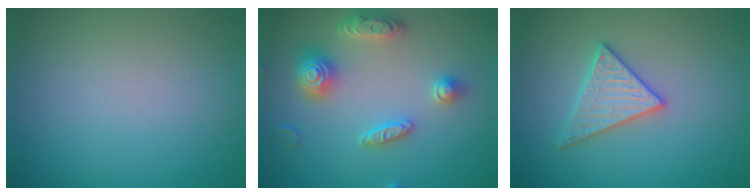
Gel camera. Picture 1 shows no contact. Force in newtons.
{"total": 4.2, "press": 4.1, "slide": 1.0}
{"total": 3.0, "press": 3.0, "slide": 0.1}